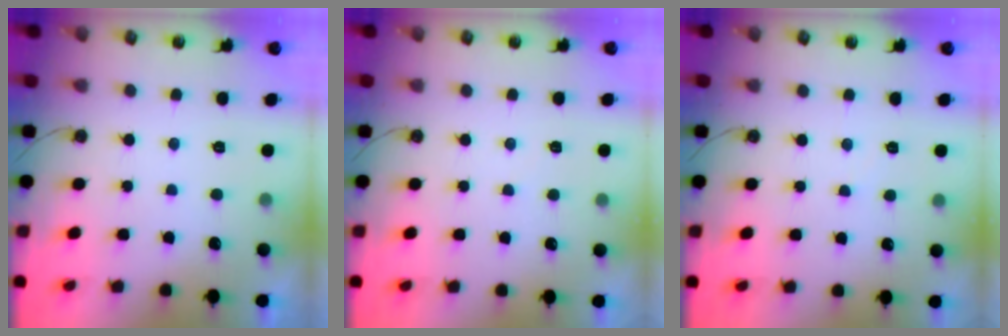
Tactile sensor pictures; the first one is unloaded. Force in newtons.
{"total": 3.3, "press": 3.2, "slide": 0.5}
{"total": 1.9, "press": 1.9, "slide": 0.3}